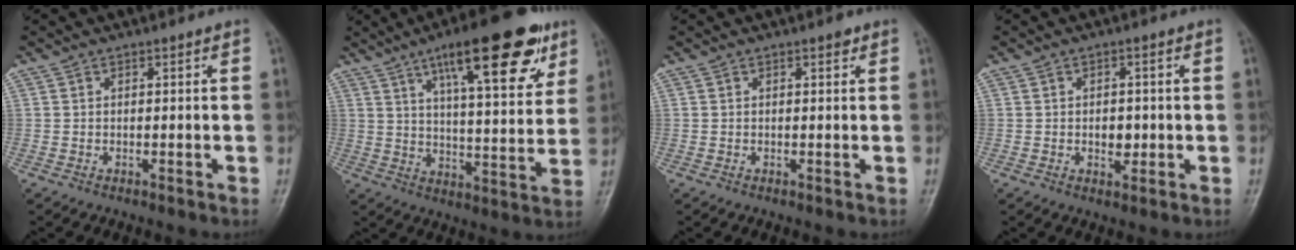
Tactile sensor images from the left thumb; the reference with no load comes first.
{"total": 20.6, "force": [11.3, 6.0, 16.2], "torque": [-0.206, -0.032, 0.168]}
{"total": 0.9, "force": [0.5, 0.4, 0.6], "torque": [-0.005, -0.001, 0.005]}
{"total": 3.3, "force": [-0.3, 2.3, 2.4], "torque": [-0.023, 0.001, -0.003]}